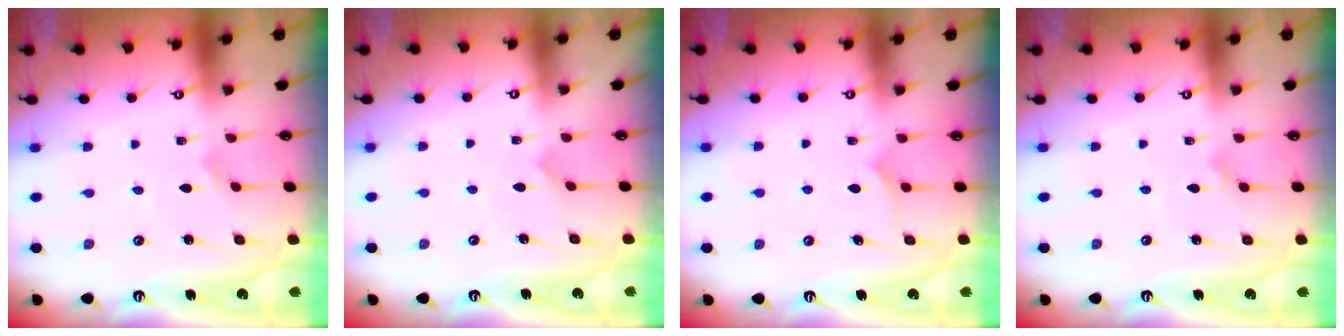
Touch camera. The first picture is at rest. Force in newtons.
{"total": 2.8, "press": 2.8, "slide": 0.2}
{"total": 6.9, "press": 6.9, "slide": 0.3}
{"total": 2.9, "press": 2.9, "slide": 0.1}